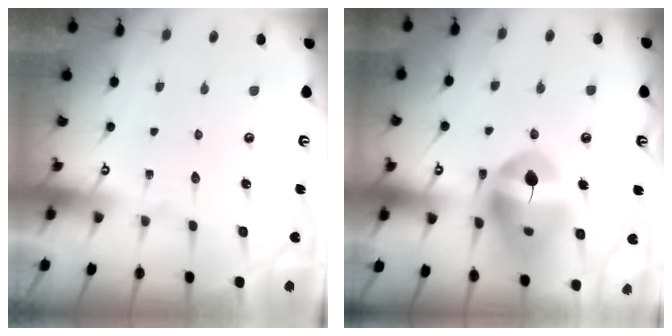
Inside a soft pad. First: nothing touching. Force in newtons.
{"total": 14.9, "press": 14.8, "slide": 1.4}